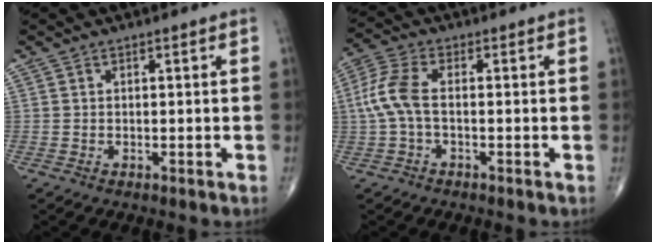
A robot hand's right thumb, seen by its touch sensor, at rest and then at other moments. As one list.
[{"total": 7.0, "force": [-0.4, 3.3, 6.2], "torque": [-0.161, 0.019, -0.014]}]